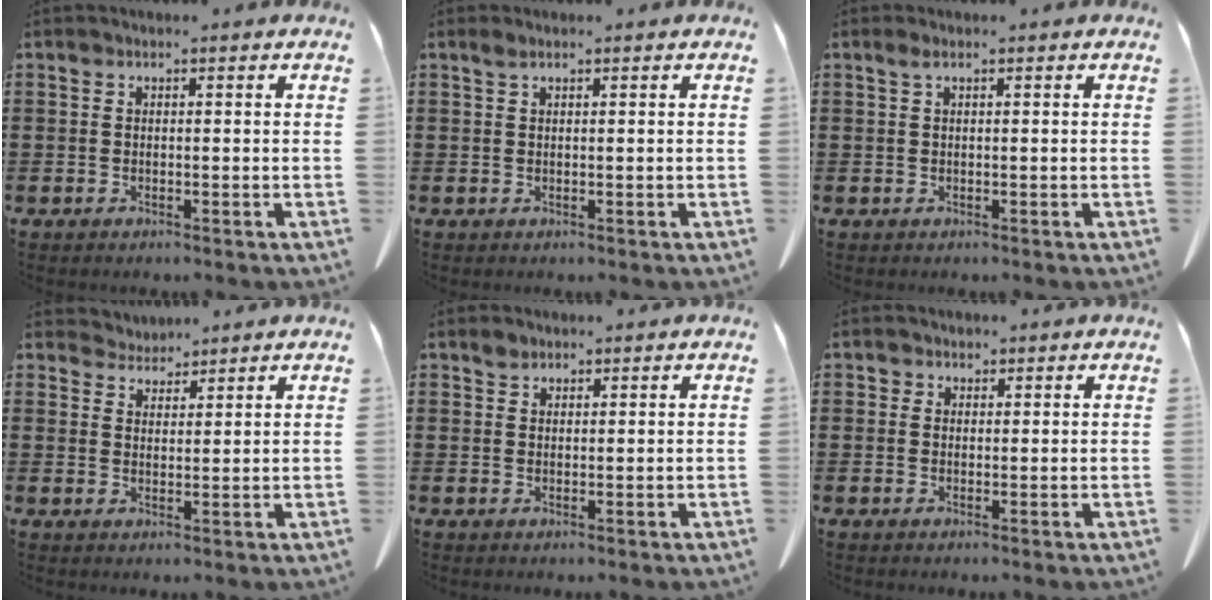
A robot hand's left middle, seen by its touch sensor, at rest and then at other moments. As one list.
[{"total": 0.9, "force": [0.5, 0.2, 0.7], "torque": [-0.016, 0.002, 0.009]}, {"total": 1.1, "force": [0.4, 0.2, 1.0], "torque": [-0.020, 0.003, 0.006]}, {"total": 3.0, "force": [2.9, 0.6, -0.4], "torque": [-0.003, -0.010, 0.054]}, {"total": 1.5, "force": [1.1, 0.8, 0.4], "torque": [-0.011, 0.002, 0.022]}, {"total": 1.2, "force": [0.8, 0.9, 0.1], "torque": [0.003, 0.001, 0.014]}]